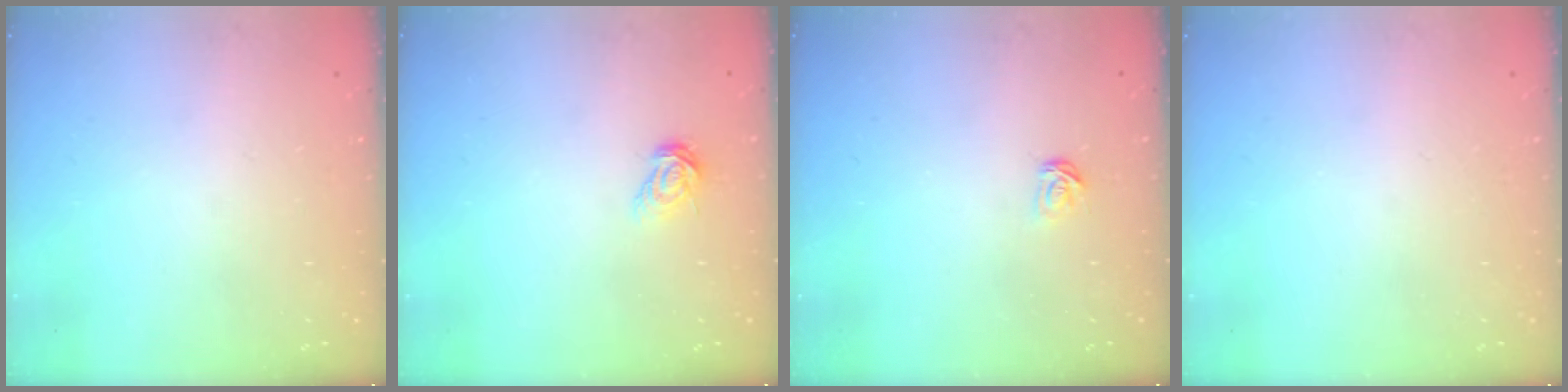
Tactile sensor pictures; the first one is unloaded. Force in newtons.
{"total": 6.0, "press": 6.0, "slide": 0.4}
{"total": 3.0, "press": 3.0, "slide": 0.2}
{"total": 0.0}